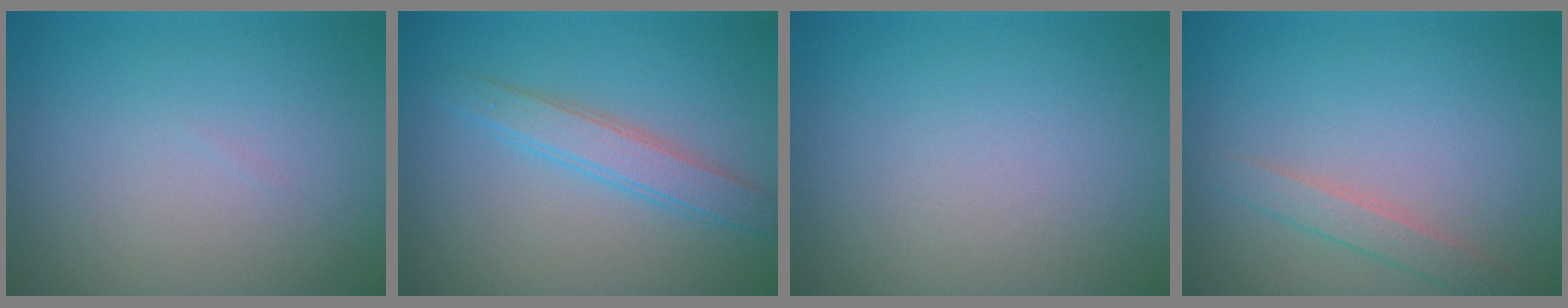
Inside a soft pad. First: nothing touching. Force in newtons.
{"total": 2.9, "press": 2.9, "slide": 0.1}
{"total": 0.0}
{"total": 1.7, "press": 1.7, "slide": 0.1}